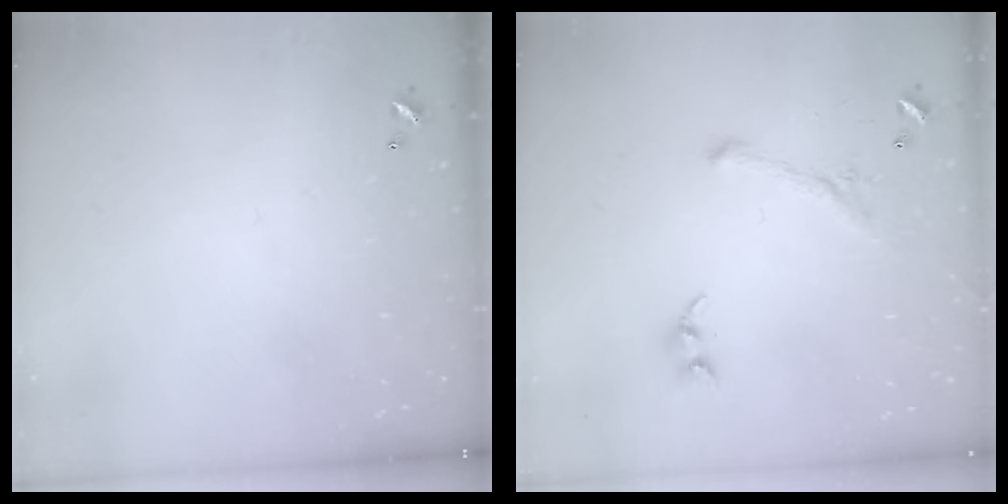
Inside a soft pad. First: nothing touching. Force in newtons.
{"total": 2.8, "press": 2.6, "slide": 0.9}